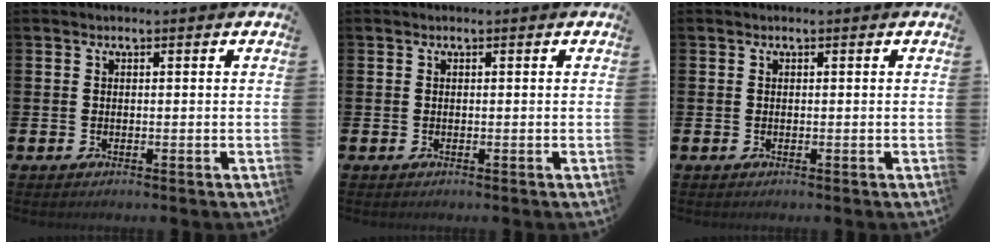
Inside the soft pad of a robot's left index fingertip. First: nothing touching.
{"total": 0.0}
{"total": 0.0}